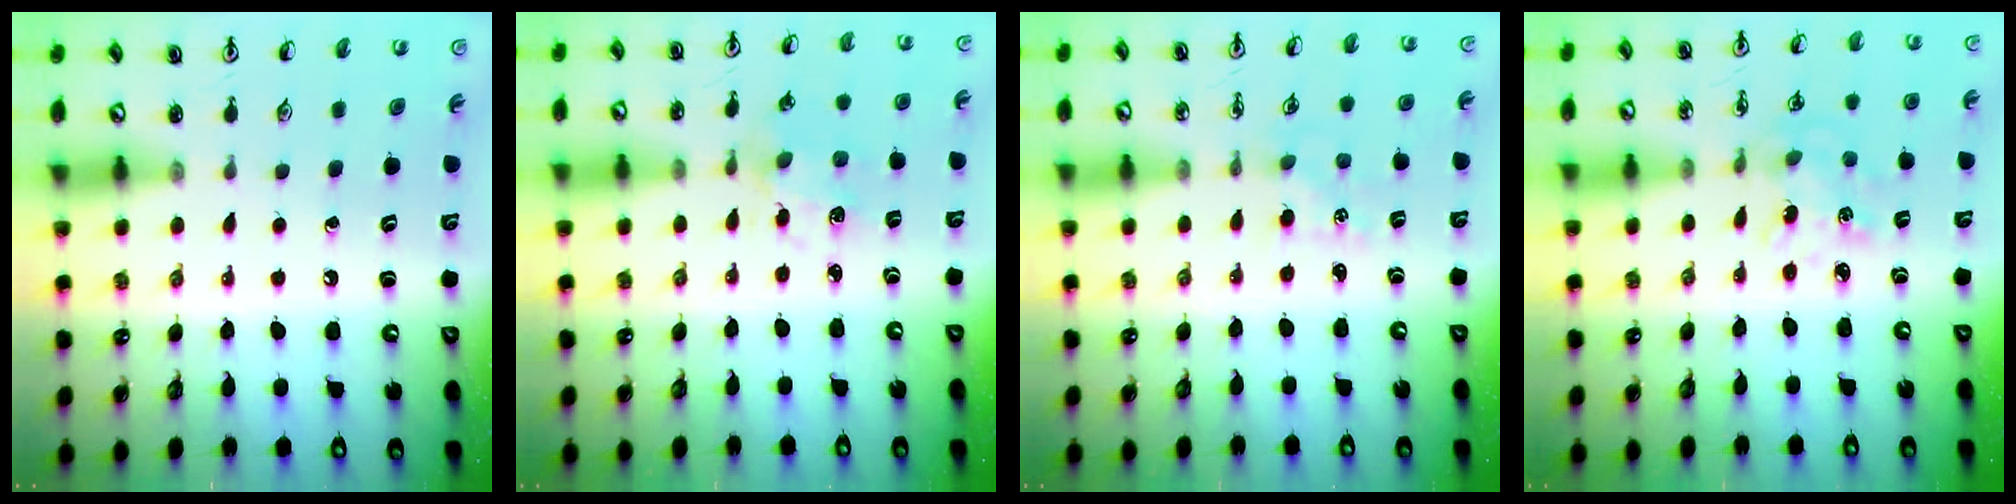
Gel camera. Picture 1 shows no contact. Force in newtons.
{"total": 2.6, "press": 2.6, "slide": 0.4}
{"total": 2.3, "press": 2.3, "slide": 0.3}
{"total": 2.1, "press": 2.1, "slide": 0.1}